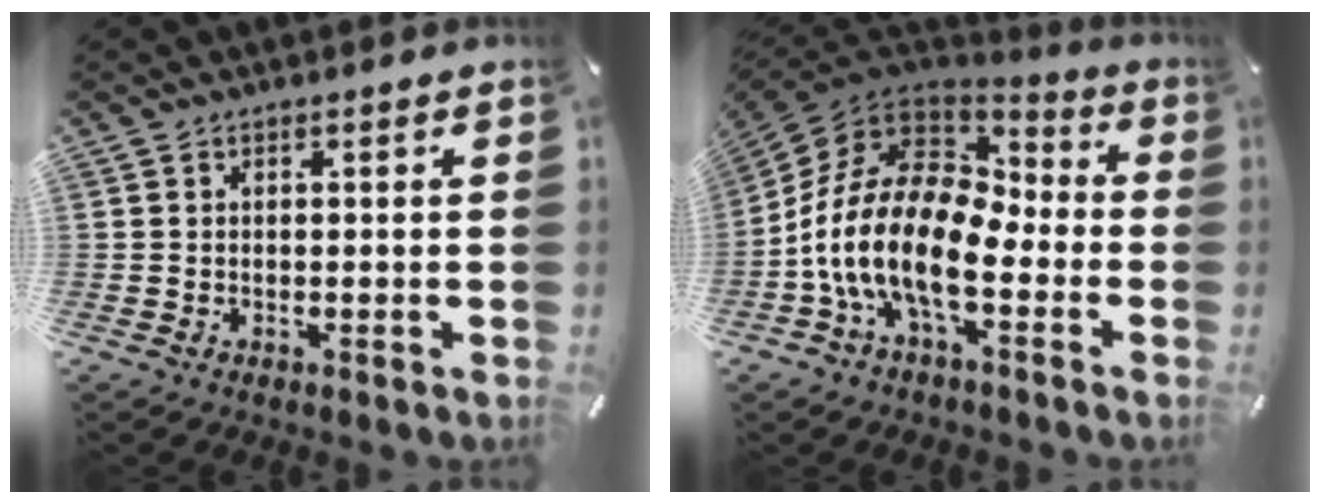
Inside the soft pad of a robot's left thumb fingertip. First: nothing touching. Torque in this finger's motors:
{"motor_torque": [1.07, 1.22, 2.67, 0.10, 1.03]}